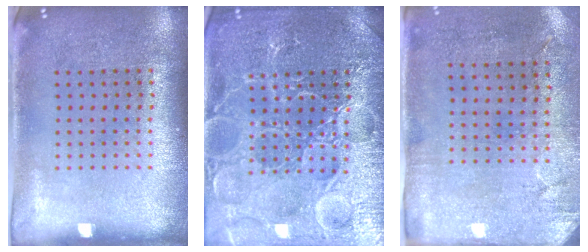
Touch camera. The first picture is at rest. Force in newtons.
{"total": 5.3, "press": 5.3, "slide": 0.6}
{"total": 2.9, "press": 2.3, "slide": 1.7}